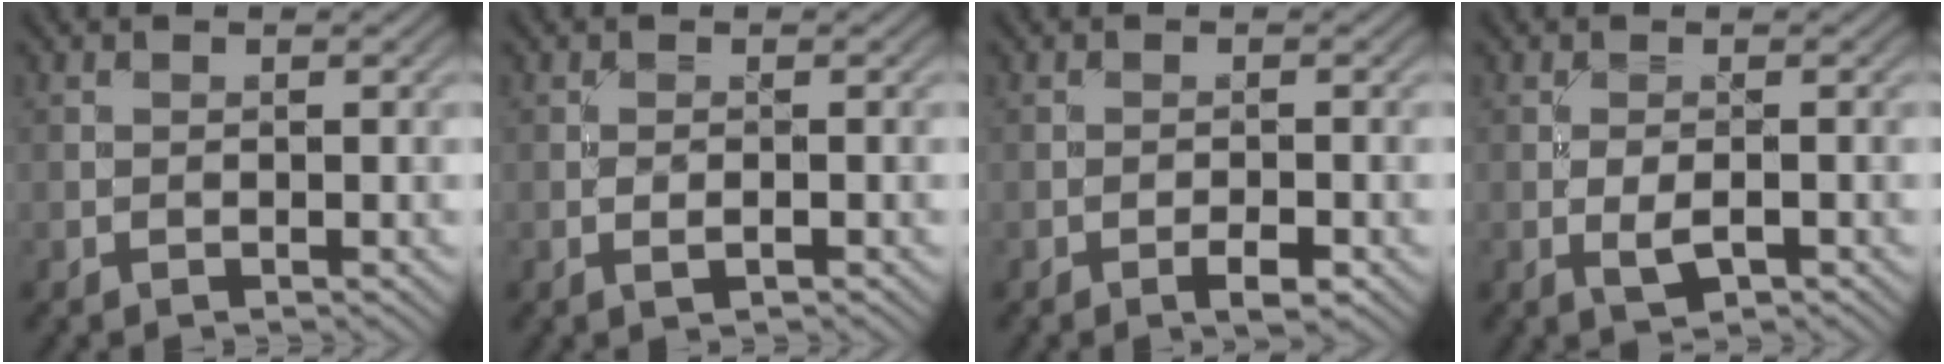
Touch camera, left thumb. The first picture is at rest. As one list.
[{"total": 1.1, "force": [-0.3, 0.3, 1.0], "torque": [-0.022, 0.001, -0.008]}, {"total": 2.1, "force": [-1.2, 0.6, 1.7], "torque": [-0.031, 0.002, -0.023]}, {"total": 2.5, "force": [-0.7, 0.9, 2.2], "torque": [-0.048, -0.003, -0.016]}]